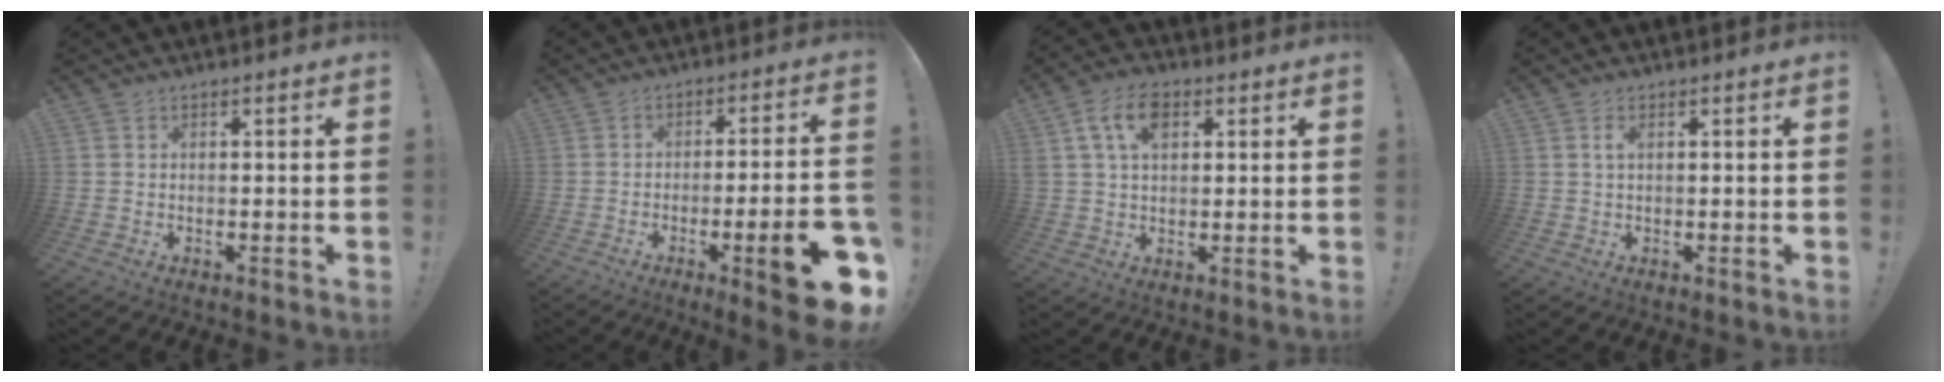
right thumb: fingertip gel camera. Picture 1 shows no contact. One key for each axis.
{"total": 14.5, "fx": -5.5, "fy": 2.5, "fz": 13.2, "tx": -0.174, "ty": 0.019, "tz": -0.074}
{"total": 9.2, "fx": 3.6, "fy": 5.7, "fz": 6.3, "tx": -0.106, "ty": 0.006, "tz": 0.067}
{"total": 1.6, "fx": 0.6, "fy": 0.6, "fz": 1.4, "tx": -0.025, "ty": 0.001, "tz": 0.009}